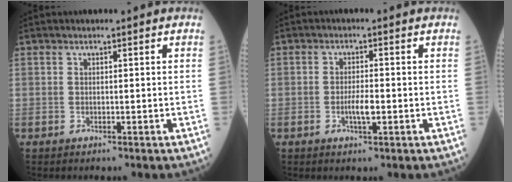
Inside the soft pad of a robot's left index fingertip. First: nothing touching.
{"total": 2.8, "force": [-0.7, 0.5, 2.7], "torque": [-0.053, -0.001, -0.011]}